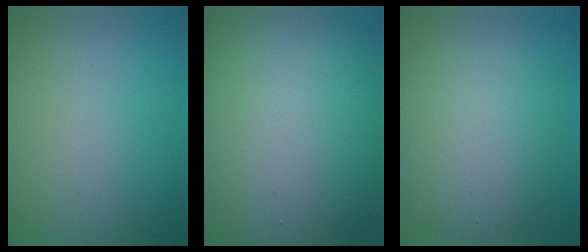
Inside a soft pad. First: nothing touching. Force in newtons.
{"total": 15.6, "press": 15.6, "slide": 0.6}
{"total": 4.9, "press": 4.8, "slide": 0.3}